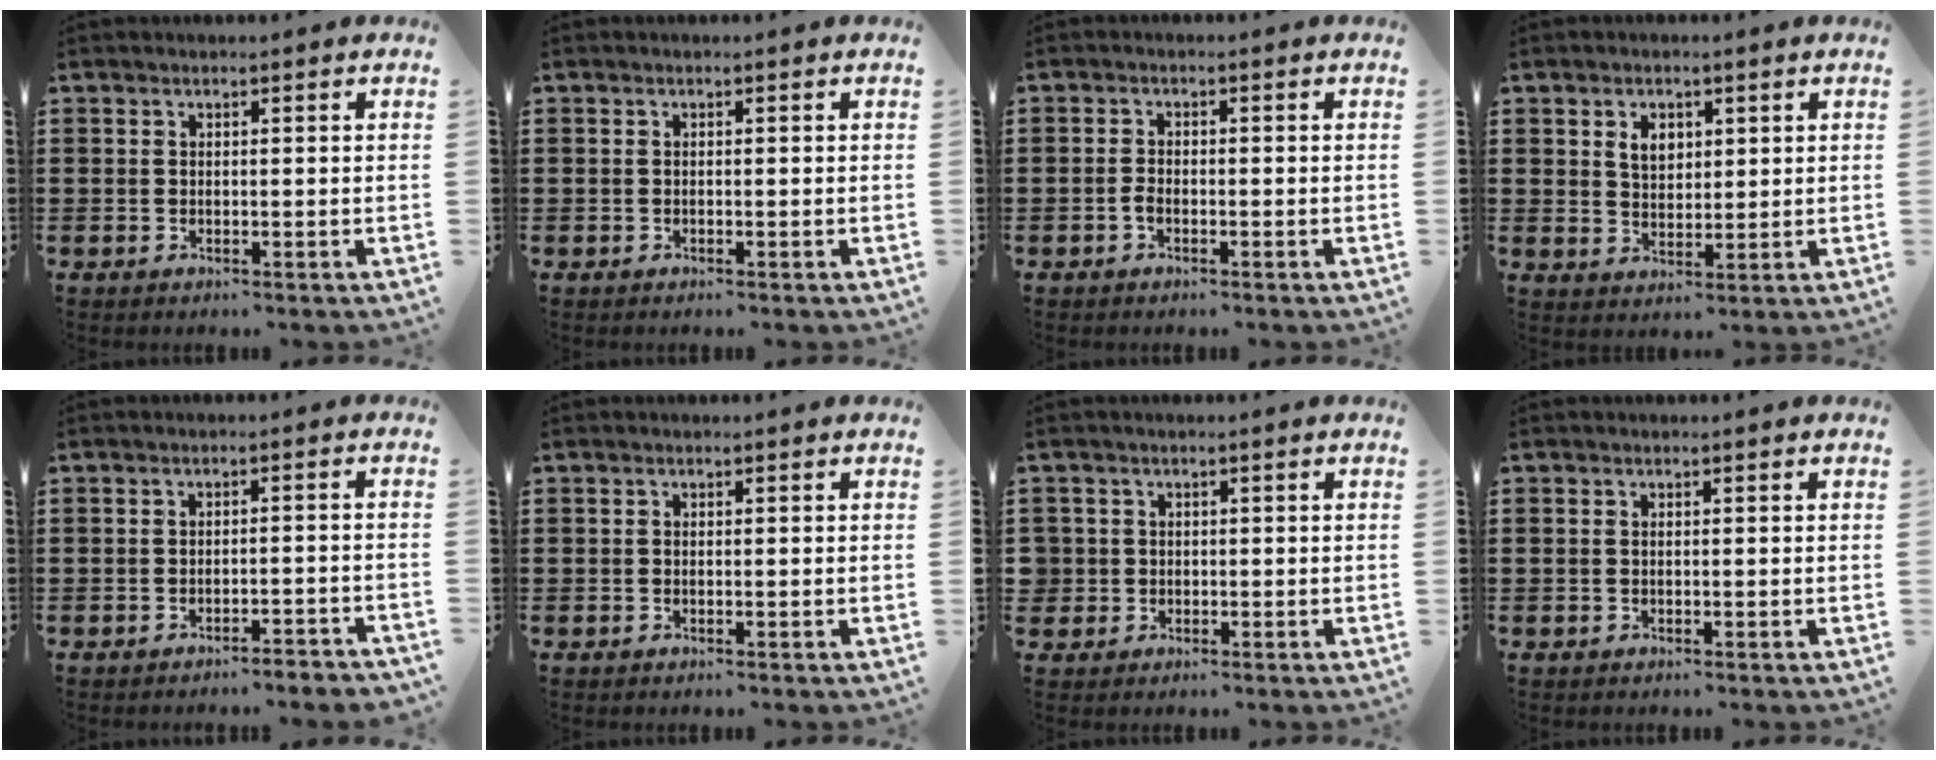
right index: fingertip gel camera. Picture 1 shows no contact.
{"total": 0.0}
{"total": 1.5, "force": [-0.8, 0.7, 1.1], "torque": [-0.023, 0.001, -0.014]}
{"total": 3.7, "force": [1.6, 2.5, 2.2], "torque": [-0.052, 0.009, 0.029]}
{"total": 2.2, "force": [-2.1, -0.2, 0.5], "torque": [-0.014, -0.002, -0.043]}
{"total": 0.0}
{"total": 1.8, "force": [-0.2, 1.8, 0.2], "torque": [-0.014, 0.004, -0.007]}
{"total": 0.0}